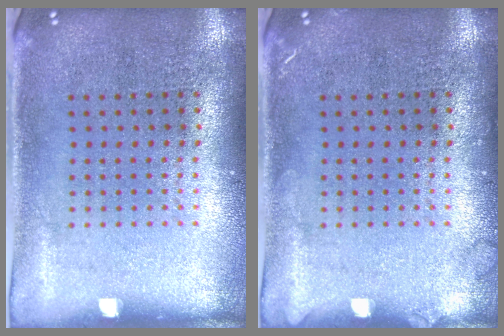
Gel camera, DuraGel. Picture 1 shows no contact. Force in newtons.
{"total": 0.8, "press": 0.8, "slide": 0.1}